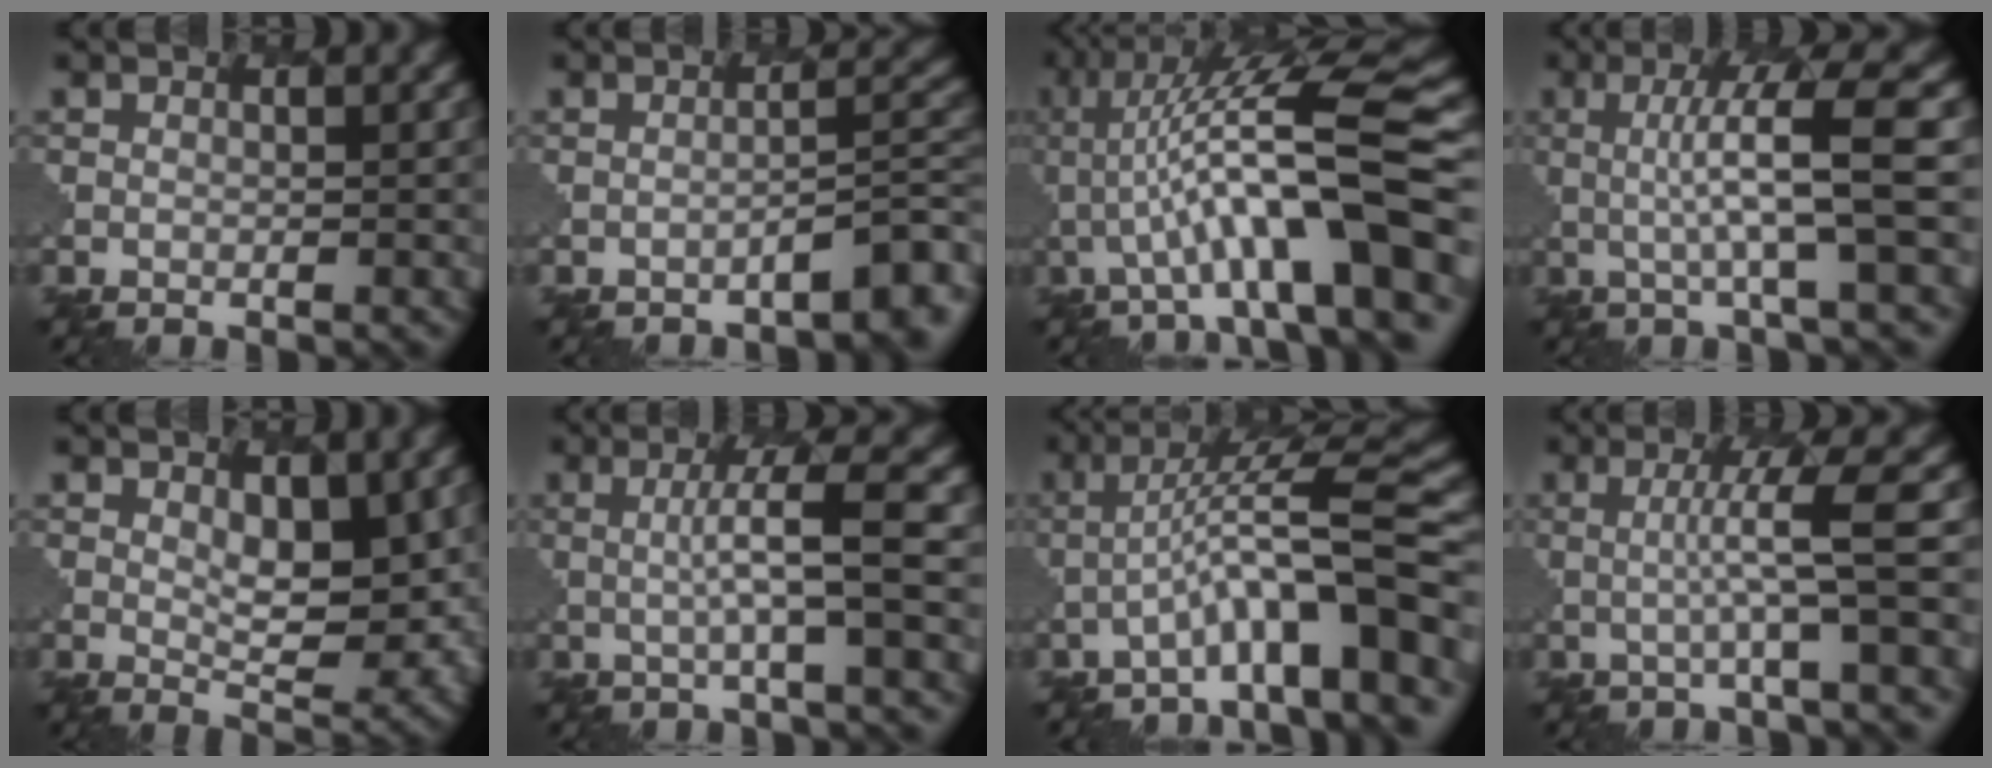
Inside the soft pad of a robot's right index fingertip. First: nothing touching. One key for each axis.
{"total": 3.9, "fx": -2.6, "fy": 0.7, "fz": 2.8, "tx": -0.032, "ty": 0.015, "tz": -0.037}
{"total": 11.8, "fx": -1.0, "fy": 2.4, "fz": 11.5, "tx": -0.186, "ty": 0.032, "tz": -0.015}
{"total": 6.9, "fx": 0.8, "fy": 0.9, "fz": 6.8, "tx": -0.115, "ty": 0.006, "tz": 0.016}
{"total": 5.1, "fx": 1.3, "fy": 2.4, "fz": 4.3, "tx": -0.071, "ty": -0.012, "tz": 0.028}
{"total": 4.7, "fx": 0.6, "fy": 0.5, "fz": 4.6, "tx": -0.080, "ty": 0.003, "tz": 0.006}
{"total": 9.1, "fx": -3.0, "fy": 1.6, "fz": 8.4, "tx": -0.121, "ty": 0.027, "tz": -0.050}
{"total": 4.8, "fx": 0.1, "fy": 0.4, "fz": 4.8, "tx": -0.082, "ty": 0.005, "tz": -0.005}